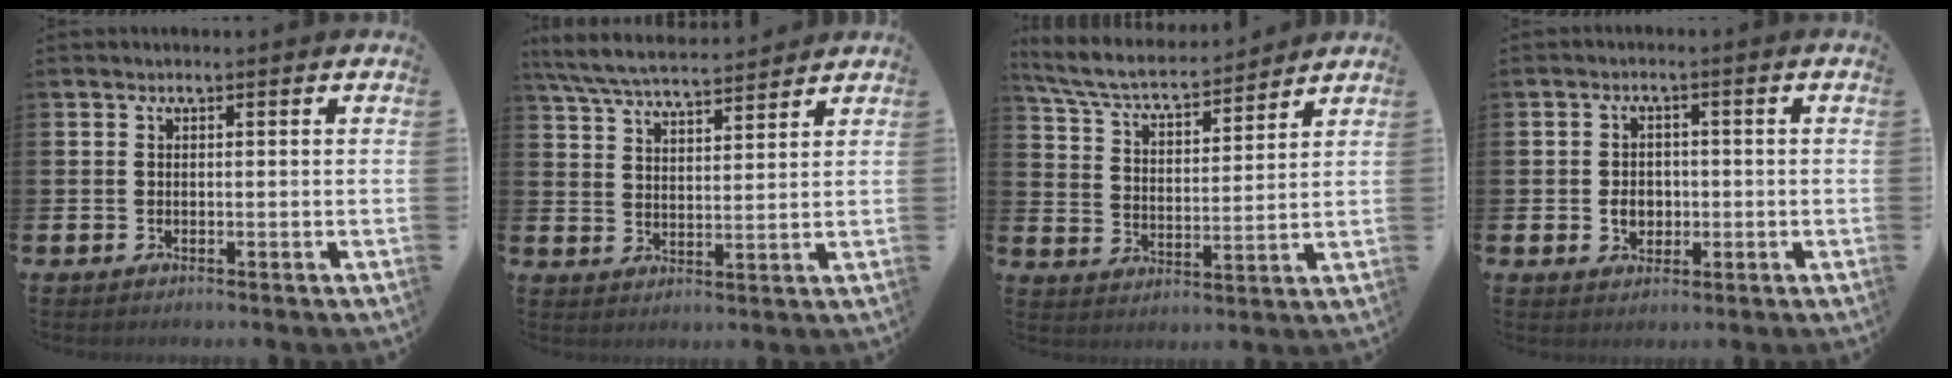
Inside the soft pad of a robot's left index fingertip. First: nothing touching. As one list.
[{"total": 6.8, "force": [6.5, 0.9, 1.8], "torque": [-0.059, -0.029, 0.118]}, {"total": 6.7, "force": [6.2, 1.3, 2.2], "torque": [-0.073, -0.041, 0.104]}, {"total": 2.9, "force": [-0.5, 2.4, 1.6], "torque": [-0.019, -0.001, -0.017]}]